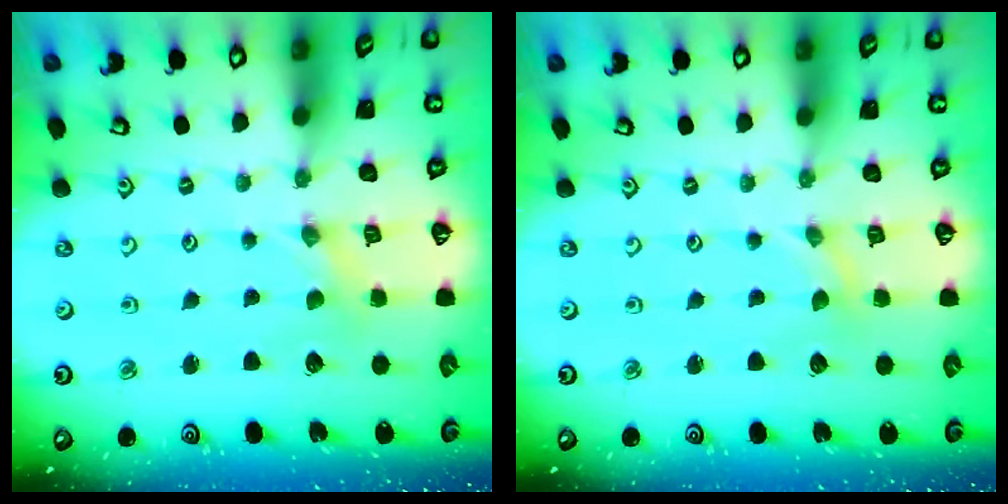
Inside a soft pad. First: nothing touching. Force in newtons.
{"total": 0.0}